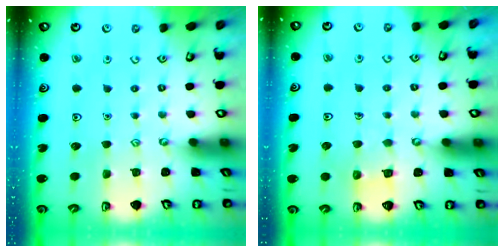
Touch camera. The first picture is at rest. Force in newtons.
{"total": 5.2, "press": 5.2, "slide": 0.3}